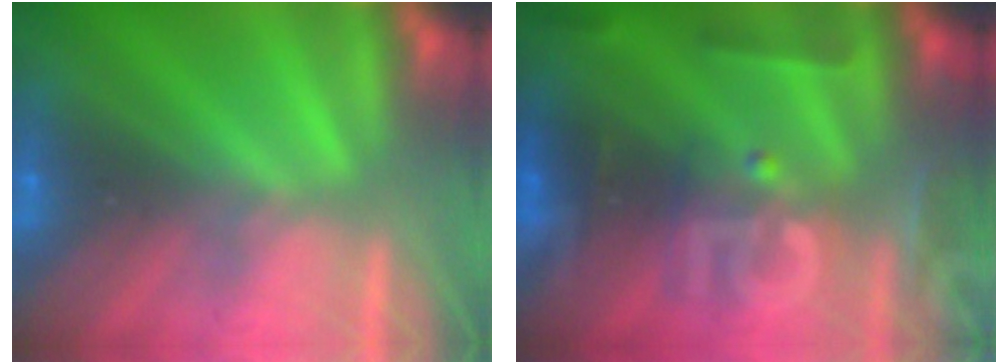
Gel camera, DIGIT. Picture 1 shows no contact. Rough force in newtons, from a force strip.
{"total": 2.8}